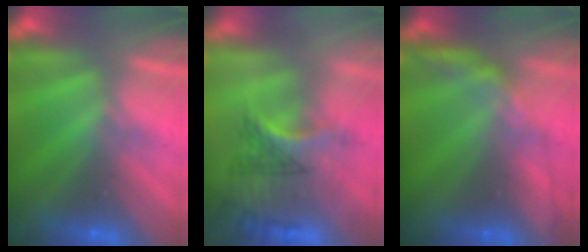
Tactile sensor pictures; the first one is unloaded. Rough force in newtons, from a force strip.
{"total": 2.9}
{"total": 2.6}